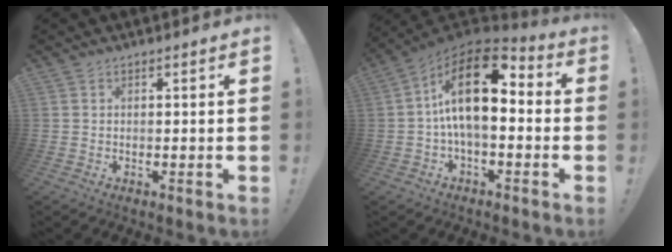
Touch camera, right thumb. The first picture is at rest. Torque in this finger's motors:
{"motor_torque": [1.98, 3.03, 1.22, -0.85, 0.54]}